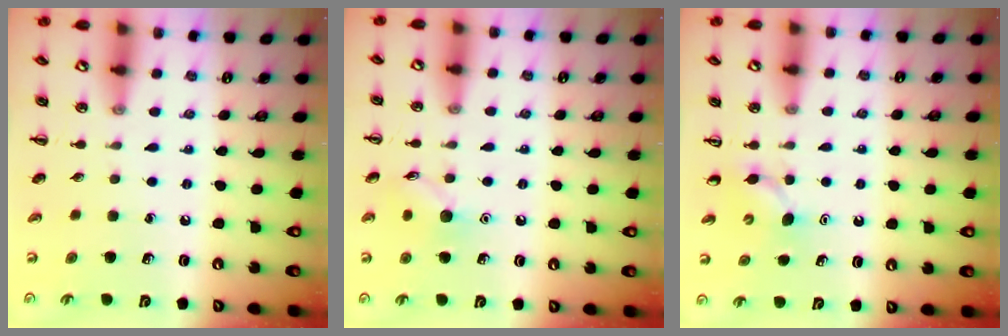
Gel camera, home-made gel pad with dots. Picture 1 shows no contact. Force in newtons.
{"total": 7.4, "press": 7.3, "slide": 1.2}
{"total": 3.8, "press": 3.6, "slide": 1.3}